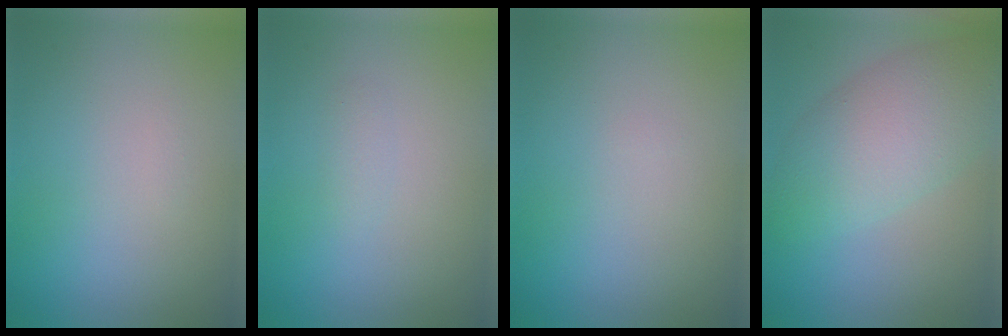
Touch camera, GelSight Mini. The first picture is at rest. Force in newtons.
{"total": 0.8, "press": 0.8, "slide": 0.0}
{"total": 0.0}
{"total": 6.7, "press": 6.7, "slide": 0.2}